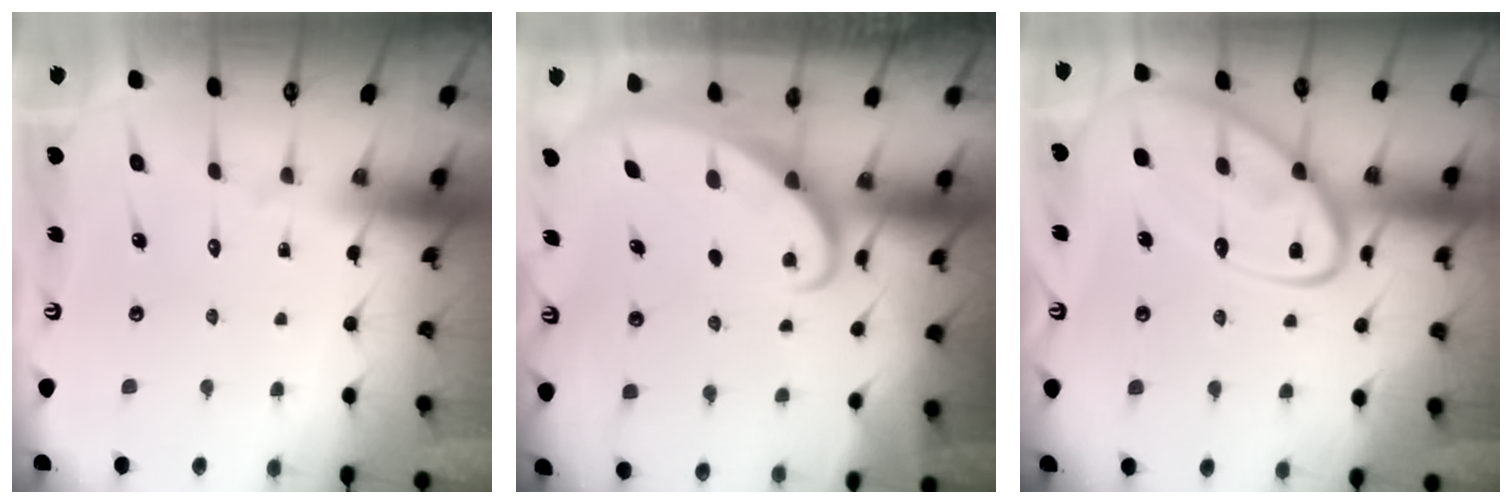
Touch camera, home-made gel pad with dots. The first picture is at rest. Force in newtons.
{"total": 2.1, "press": 2.1, "slide": 0.0}
{"total": 14.5, "press": 14.4, "slide": 1.2}